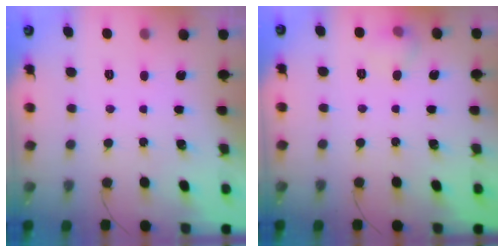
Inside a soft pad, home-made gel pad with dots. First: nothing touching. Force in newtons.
{"total": 5.0, "press": 4.7, "slide": 1.9}